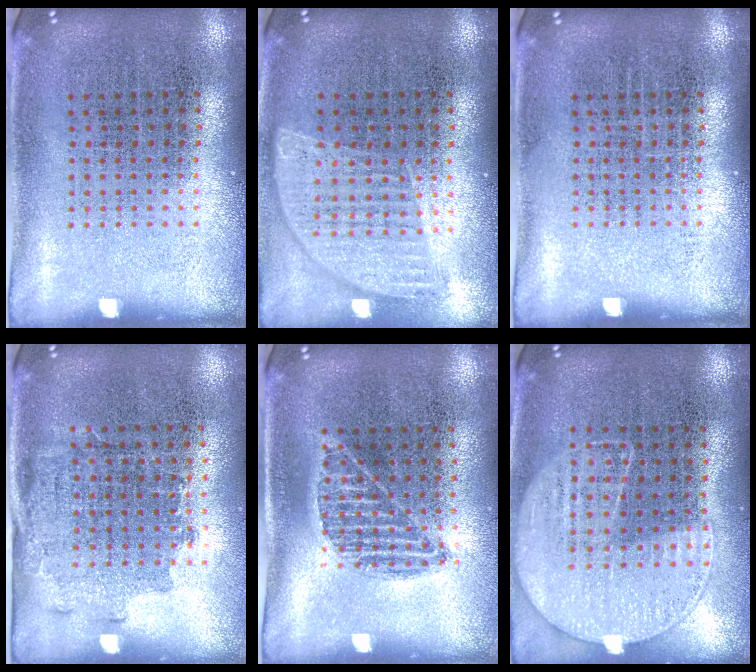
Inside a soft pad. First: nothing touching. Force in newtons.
{"total": 0.9, "press": 0.9, "slide": 0.2}
{"total": 0.0}
{"total": 1.5, "press": 1.2, "slide": 0.9}
{"total": 0.9, "press": 0.8, "slide": 0.5}
{"total": 1.2, "press": 1.0, "slide": 0.6}